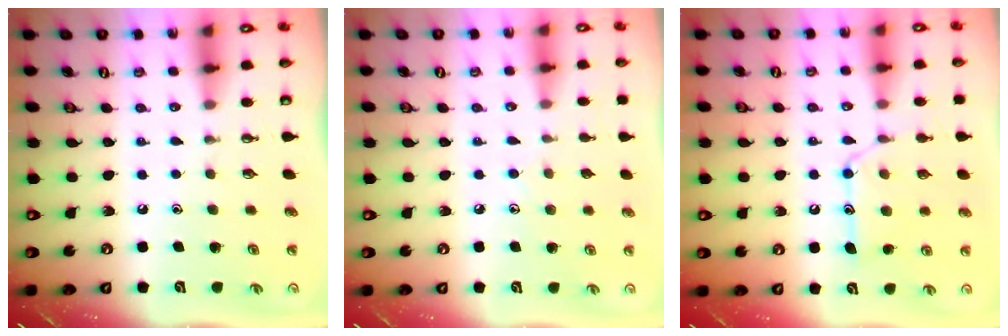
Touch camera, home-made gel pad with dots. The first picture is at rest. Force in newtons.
{"total": 5.3, "press": 5.3, "slide": 0.5}
{"total": 13.5, "press": 13.5, "slide": 0.8}